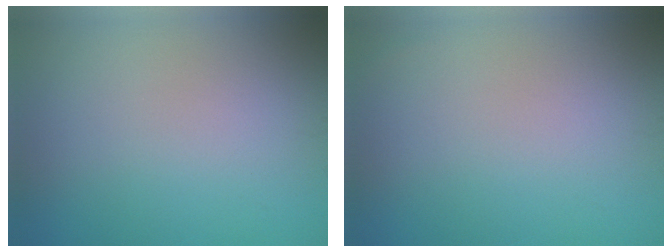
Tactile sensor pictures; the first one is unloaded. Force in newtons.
{"total": 0.0}